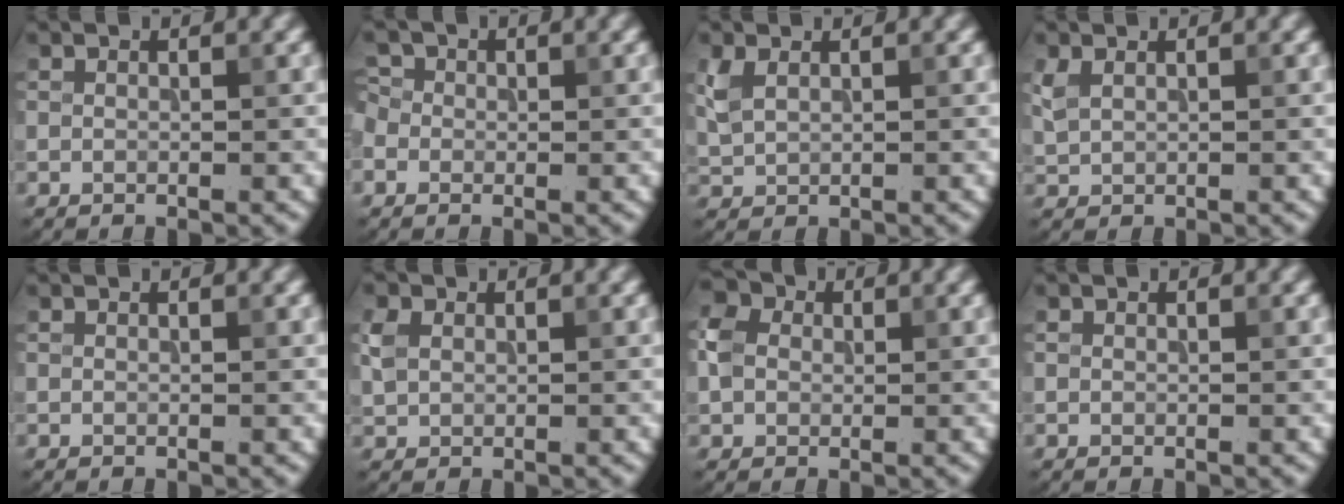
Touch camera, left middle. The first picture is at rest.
{"total": 2.2, "force": [0.1, 2.0, 0.9], "torque": [-0.013, 0.012, -0.011]}
{"total": 2.2, "force": [1.1, 1.3, 1.4], "torque": [-0.039, 0.002, 0.027]}
{"total": 1.5, "force": [0.8, 0.9, 0.9], "torque": [-0.024, 0.001, 0.021]}
{"total": 0.0}
{"total": 2.0, "force": [0.7, 1.6, 1.0], "torque": [-0.022, 0.004, 0.013]}
{"total": 3.5, "force": [0.2, 3.0, 1.8], "torque": [-0.043, 0.010, -0.004]}
{"total": 0.0}